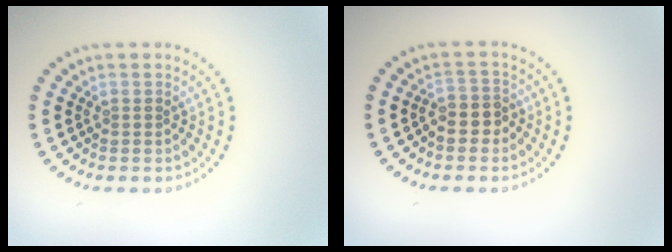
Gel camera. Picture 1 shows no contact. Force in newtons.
{"total": 2.5, "press": 2.2, "slide": 1.1}